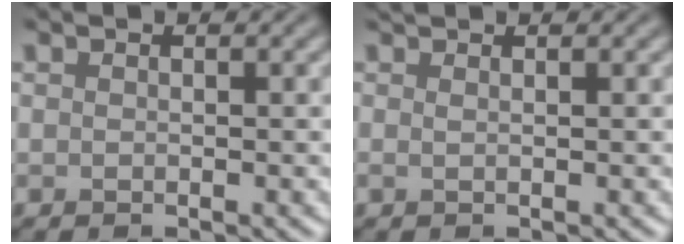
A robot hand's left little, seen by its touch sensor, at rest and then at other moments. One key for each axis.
{"total": 0.8, "fx": 0.6, "fy": -0.2, "fz": 0.4, "tx": -0.012, "ty": 0.001, "tz": 0.012}